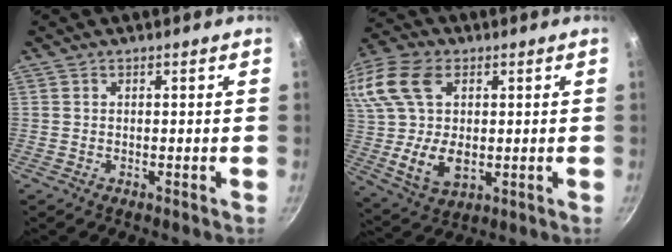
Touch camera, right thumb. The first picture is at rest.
{"total": 22.6, "force": [4.7, 15.2, 16.1], "torque": [-0.342, 0.012, 0.089]}